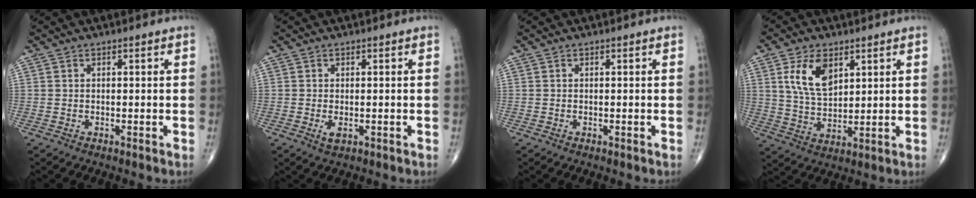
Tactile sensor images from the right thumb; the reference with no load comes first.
{"total": 1.9, "force": [-0.5, 0.9, 1.6], "torque": [-0.033, -0.005, -0.008]}
{"total": 0.0}
{"total": 9.5, "force": [3.9, 5.4, 6.8], "torque": [-0.111, -0.018, 0.080]}